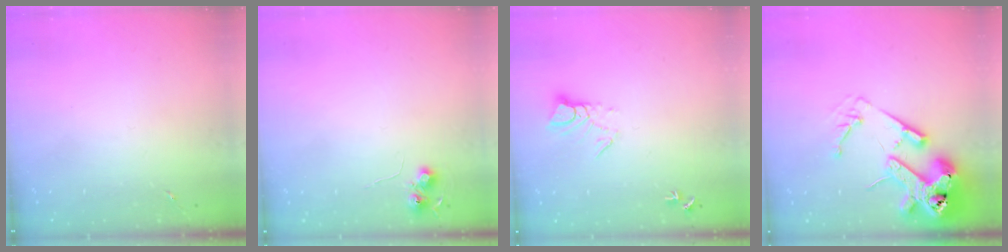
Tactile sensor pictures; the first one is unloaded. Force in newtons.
{"total": 5.6, "press": 5.6, "slide": 0.8}
{"total": 5.9, "press": 5.9, "slide": 0.5}
{"total": 18.0, "press": 17.9, "slide": 2.6}